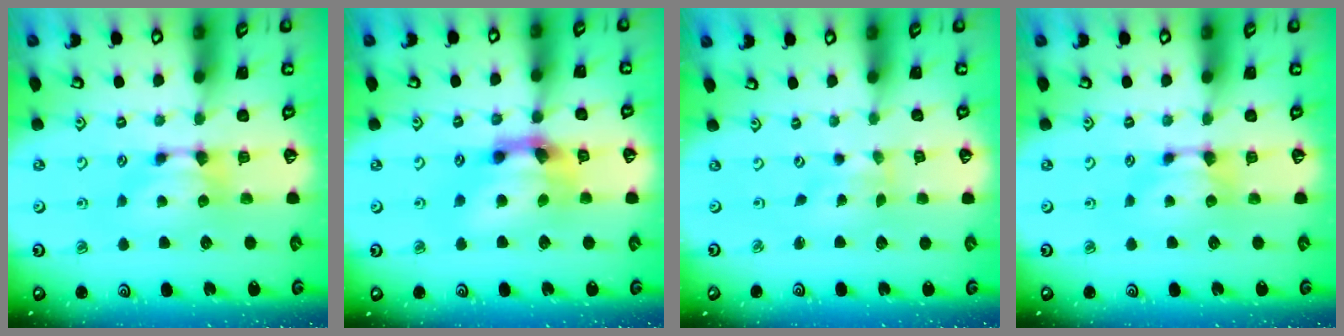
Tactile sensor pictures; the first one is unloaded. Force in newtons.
{"total": 6.4, "press": 5.9, "slide": 2.4}
{"total": 3.6, "press": 3.5, "slide": 0.8}
{"total": 0.0}